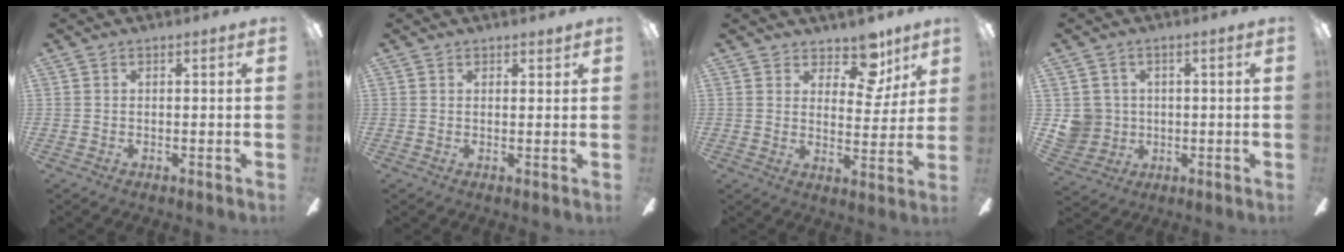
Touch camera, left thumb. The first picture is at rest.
{"total": 1.4, "force": [1.2, 0.6, 0.2], "torque": [0.004, -0.003, 0.021]}
{"total": 11.0, "force": [7.8, 5.9, 5.0], "torque": [-0.062, -0.047, 0.139]}
{"total": 6.3, "force": [0.5, 6.2, 1.1], "torque": [-0.036, 0.006, 0.013]}